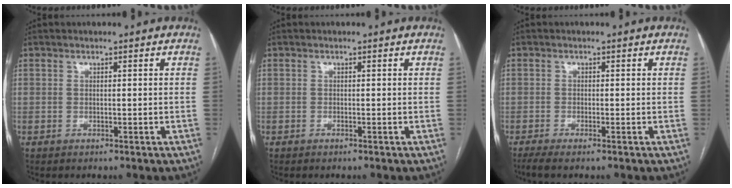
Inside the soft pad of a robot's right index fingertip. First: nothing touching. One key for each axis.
{"total": 0.0}
{"total": 2.4, "fx": -1.6, "fy": 0.1, "fz": 1.7, "tx": -0.030, "ty": -0.004, "tz": -0.033}